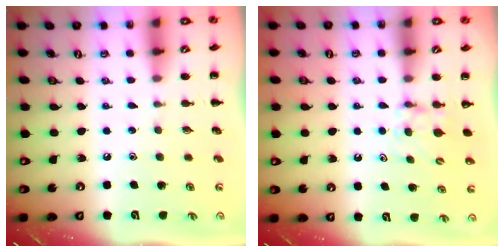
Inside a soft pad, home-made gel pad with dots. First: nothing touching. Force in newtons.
{"total": 5.3, "press": 5.1, "slide": 1.4}